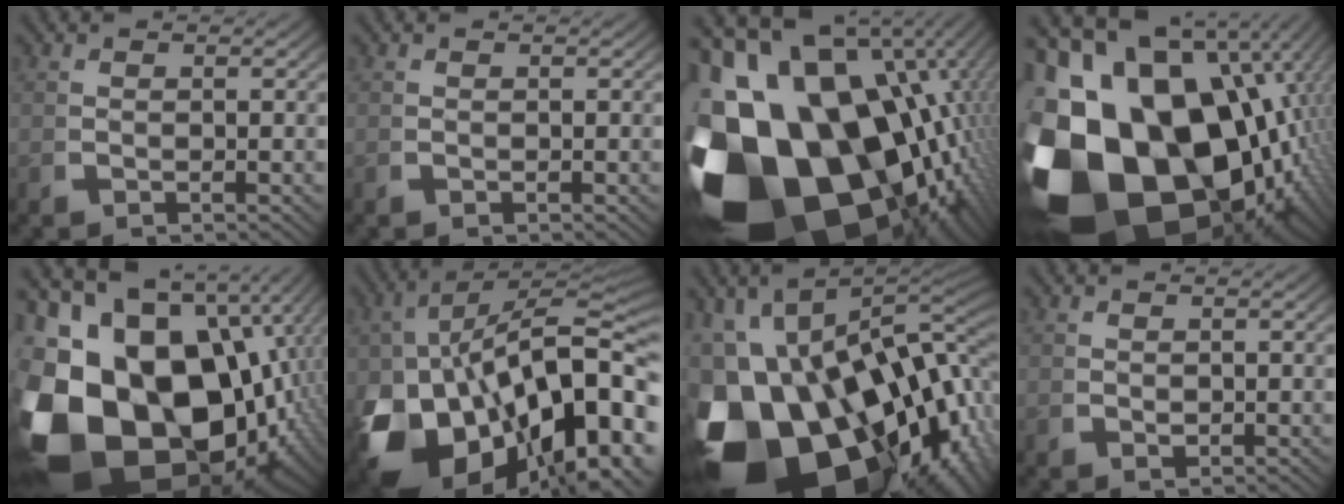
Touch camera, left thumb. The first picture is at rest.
{"total": 0.0}
{"total": 36.7, "force": [-7.8, 24.6, 26.2], "torque": [-0.487, -0.107, -0.086]}
{"total": 33.5, "force": [-6.1, 22.4, 24.2], "torque": [-0.463, -0.095, -0.058]}
{"total": 30.6, "force": [-3.9, 21.3, 21.7], "torque": [-0.411, -0.077, -0.032]}
{"total": 28.4, "force": [-5.6, 18.2, 21.1], "torque": [-0.386, -0.110, -0.028]}
{"total": 31.9, "force": [-7.5, 21.0, 22.8], "torque": [-0.402, -0.088, -0.085]}
{"total": 1.0, "force": [0.2, 0.7, 0.6], "torque": [-0.014, -0.009, 0.012]}